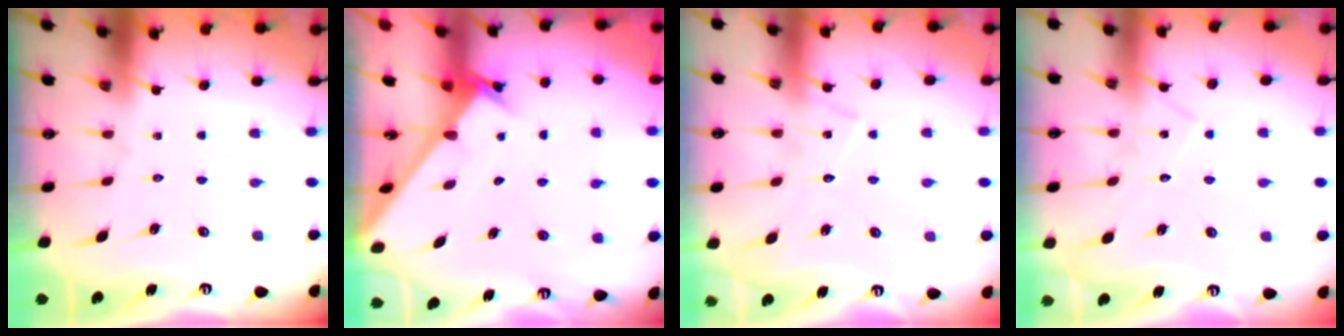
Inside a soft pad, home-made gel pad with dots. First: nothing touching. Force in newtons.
{"total": 2.4, "press": 2.4, "slide": 0.2}
{"total": 8.9, "press": 8.9, "slide": 0.4}
{"total": 7.9, "press": 7.9, "slide": 0.5}